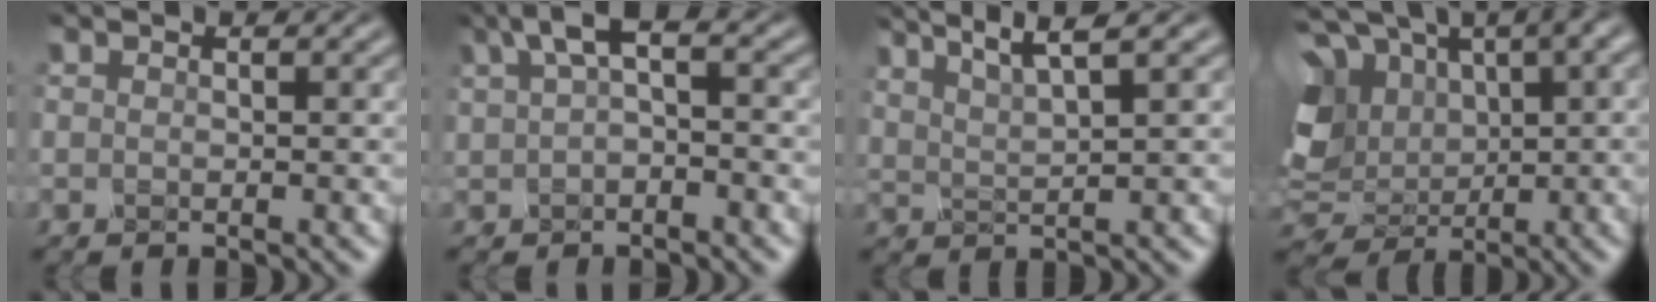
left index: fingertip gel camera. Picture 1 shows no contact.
{"total": 3.4, "force": [0.6, 1.6, 2.9], "torque": [-0.058, 0.013, 0.006]}
{"total": 3.7, "force": [2.7, 0.5, 2.5], "torque": [-0.043, 0.011, 0.050]}
{"total": 13.0, "force": [2.9, 8.4, 9.5], "torque": [-0.198, 0.004, 0.053]}